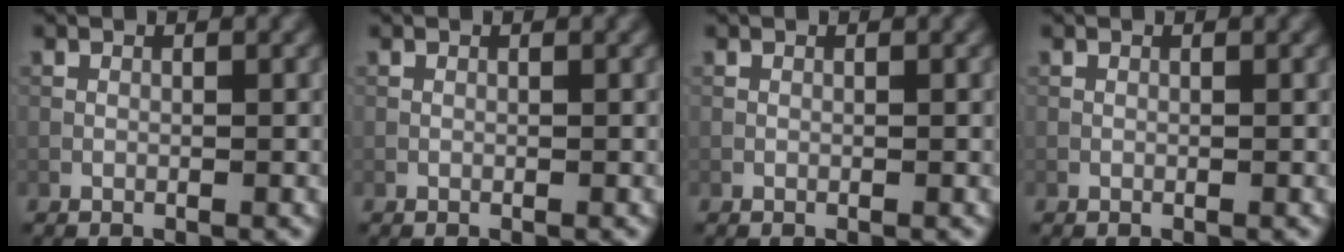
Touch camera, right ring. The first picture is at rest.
{"total": 0.0}
{"total": 0.0}
{"total": 0.0}